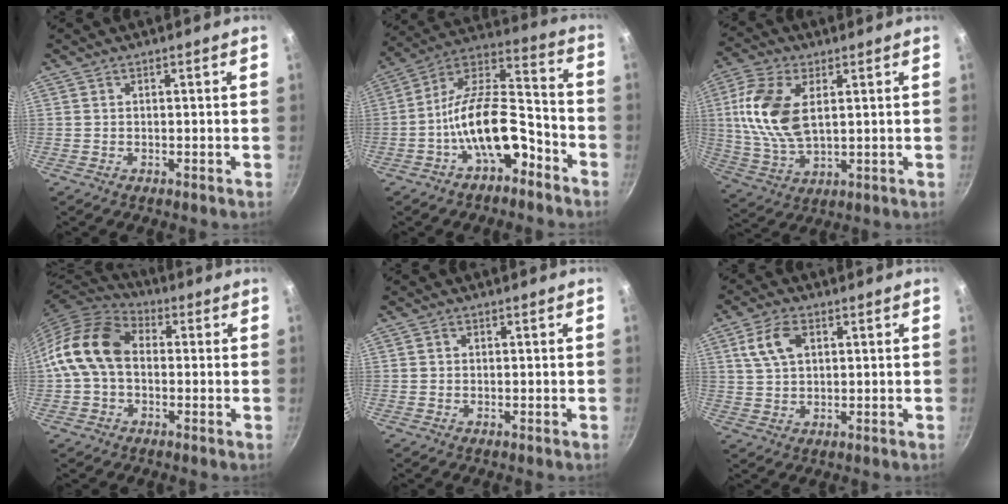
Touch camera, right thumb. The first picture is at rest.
{"total": 16.1, "force": [-7.0, 7.7, 12.2], "torque": [-0.177, 0.077, -0.126]}
{"total": 13.8, "force": [3.0, 7.5, 11.2], "torque": [-0.223, -0.005, 0.060]}
{"total": 13.4, "force": [0.2, 9.7, 9.3], "torque": [-0.146, 0.030, -0.017]}
{"total": 0.7, "force": [0.1, 0.7, 0.2], "torque": [-0.001, 0.002, 0.000]}
{"total": 7.1, "force": [2.5, 4.3, 5.0], "torque": [-0.089, 0.003, 0.045]}